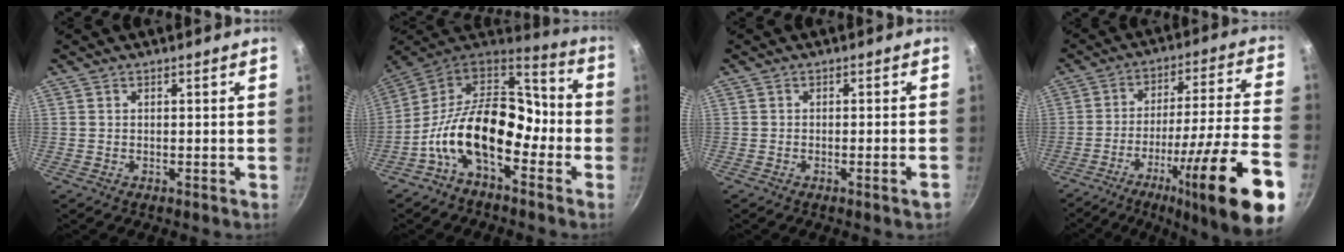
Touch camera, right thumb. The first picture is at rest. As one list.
[{"total": 18.5, "force": [-5.8, 10.9, 13.8], "torque": [-0.214, 0.064, -0.131]}, {"total": 1.9, "force": [-1.1, 0.0, 1.6], "torque": [-0.027, 0.010, -0.014]}, {"total": 25.1, "force": [-12.2, 2.9, 21.7], "torque": [-0.296, 0.044, -0.189]}]